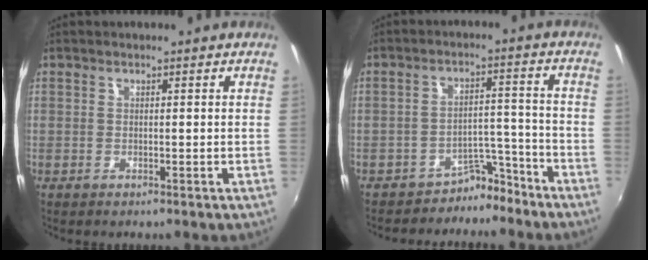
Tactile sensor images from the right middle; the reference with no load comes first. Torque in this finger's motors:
{"motor_torque": [-0.43, -0.20, -0.03, -0.01]}